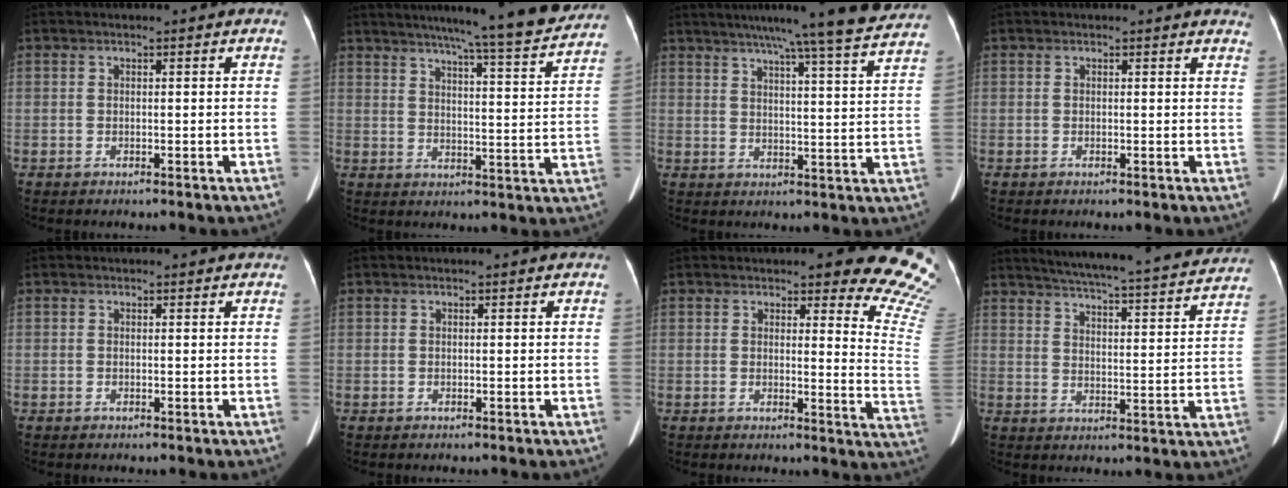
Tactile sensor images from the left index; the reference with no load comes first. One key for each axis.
{"total": 19.3, "fx": 17.1, "fy": 0.2, "fz": 8.8, "tx": -0.127, "ty": -0.032, "tz": 0.216}
{"total": 20.7, "fx": 18.5, "fy": -0.9, "fz": 9.3, "tx": -0.144, "ty": -0.032, "tz": 0.231}
{"total": 2.4, "fx": 2.3, "fy": 0.5, "fz": 0.4, "tx": -0.004, "ty": -0.009, "tz": 0.002}
{"total": 0.5, "fx": 0.3, "fy": 0.5, "fz": 0.0, "tx": 0.000, "ty": 0.006, "tz": 0.003}
{"total": 0.0}
{"total": 13.9, "fx": 12.4, "fy": 1.9, "fz": 6.1, "tx": -0.041, "ty": -0.105, "tz": 0.101}
{"total": 24.7, "fx": 22.6, "fy": 1.8, "fz": 9.6, "tx": -0.153, "ty": -0.029, "tz": 0.287}